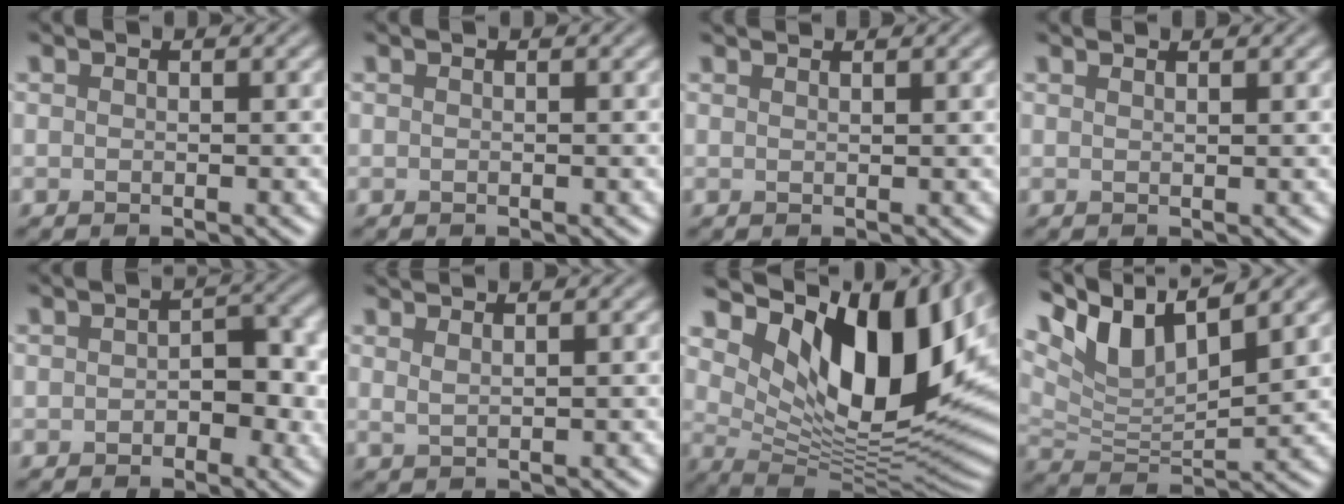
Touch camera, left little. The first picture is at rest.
{"total": 0.0}
{"total": 1.1, "force": [1.1, -0.2, 0.1], "torque": [-0.006, 0.005, 0.016]}
{"total": 0.7, "force": [0.6, -0.3, 0.0], "torque": [0.000, 0.002, 0.010]}
{"total": 3.8, "force": [-0.7, 2.4, 2.9], "torque": [-0.034, -0.005, -0.015]}
{"total": 1.4, "force": [1.2, 0.0, 0.7], "torque": [-0.016, 0.003, 0.022]}
{"total": 15.2, "force": [6.3, 7.4, 11.6], "torque": [-0.181, 0.007, 0.108]}
{"total": 8.3, "force": [5.2, 2.9, 5.8], "torque": [-0.115, 0.008, 0.095]}